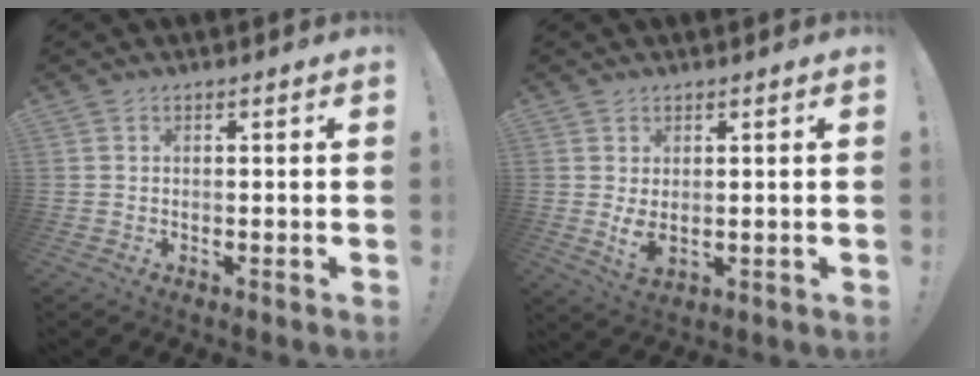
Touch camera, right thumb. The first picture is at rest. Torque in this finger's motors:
{"motor_torque": [-0.16, 0.26, 0.52, -0.03, 0.04]}